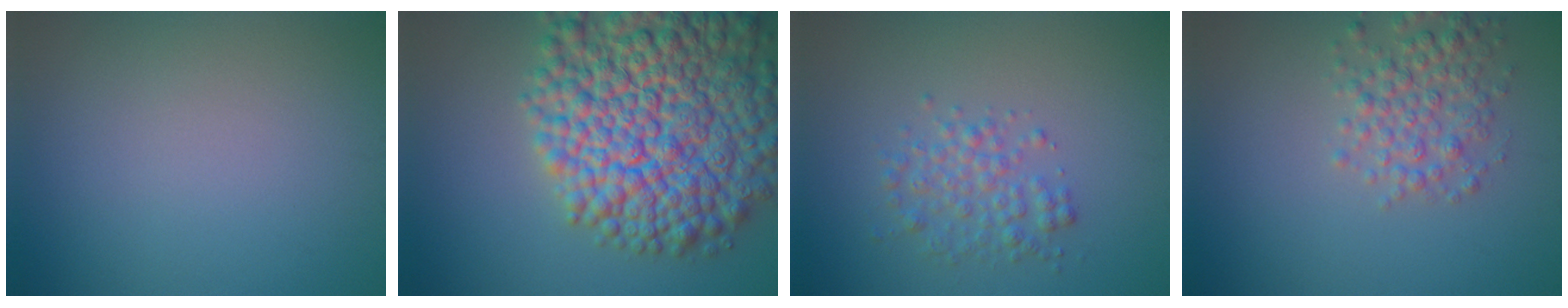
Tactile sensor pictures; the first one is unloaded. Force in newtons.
{"total": 14.6, "press": 14.6, "slide": 0.8}
{"total": 2.6, "press": 2.6, "slide": 0.0}
{"total": 3.5, "press": 3.5, "slide": 0.1}